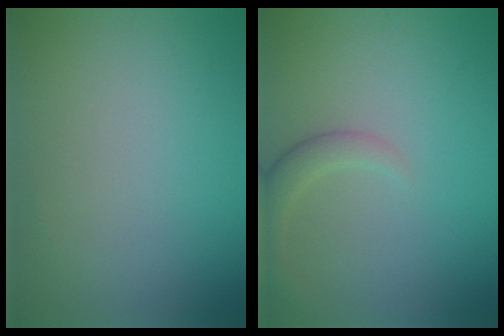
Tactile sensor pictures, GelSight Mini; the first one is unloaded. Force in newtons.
{"total": 2.3, "press": 2.3, "slide": 0.3}